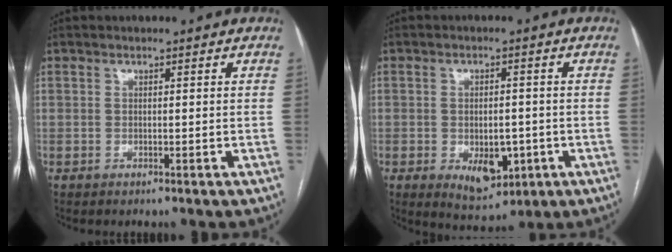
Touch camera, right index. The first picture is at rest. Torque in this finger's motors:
{"motor_torque": [-0.02, 0.01, 0.19, 0.07]}